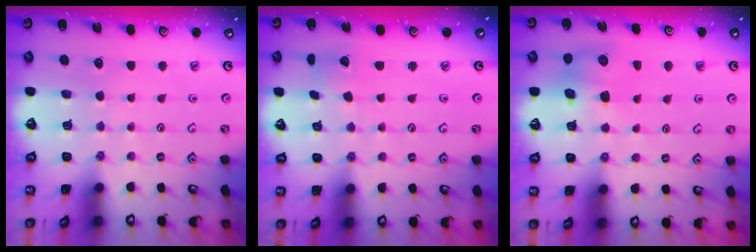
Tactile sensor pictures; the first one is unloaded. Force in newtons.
{"total": 4.0, "press": 3.9, "slide": 0.5}
{"total": 8.5, "press": 8.4, "slide": 1.0}